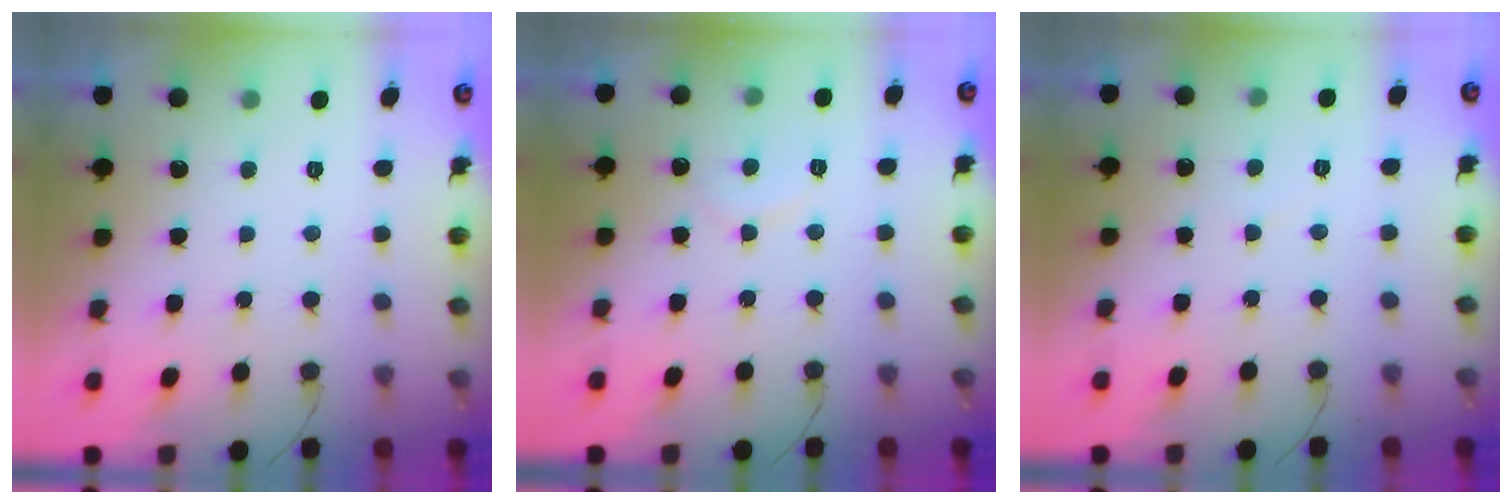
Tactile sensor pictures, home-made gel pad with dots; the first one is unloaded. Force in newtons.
{"total": 6.2, "press": 6.1, "slide": 0.4}
{"total": 2.9, "press": 2.9, "slide": 0.2}